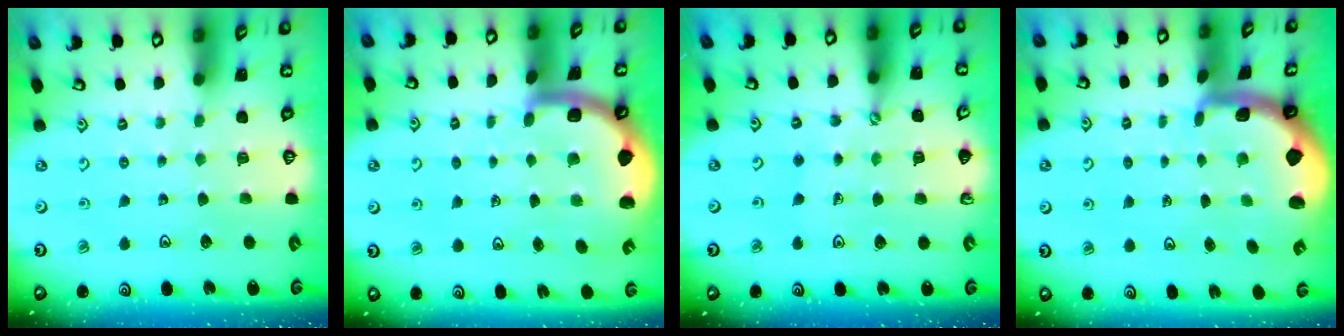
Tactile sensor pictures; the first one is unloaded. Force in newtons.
{"total": 5.4, "press": 5.1, "slide": 1.8}
{"total": 2.8, "press": 2.5, "slide": 1.3}
{"total": 1.8, "press": 1.7, "slide": 0.4}